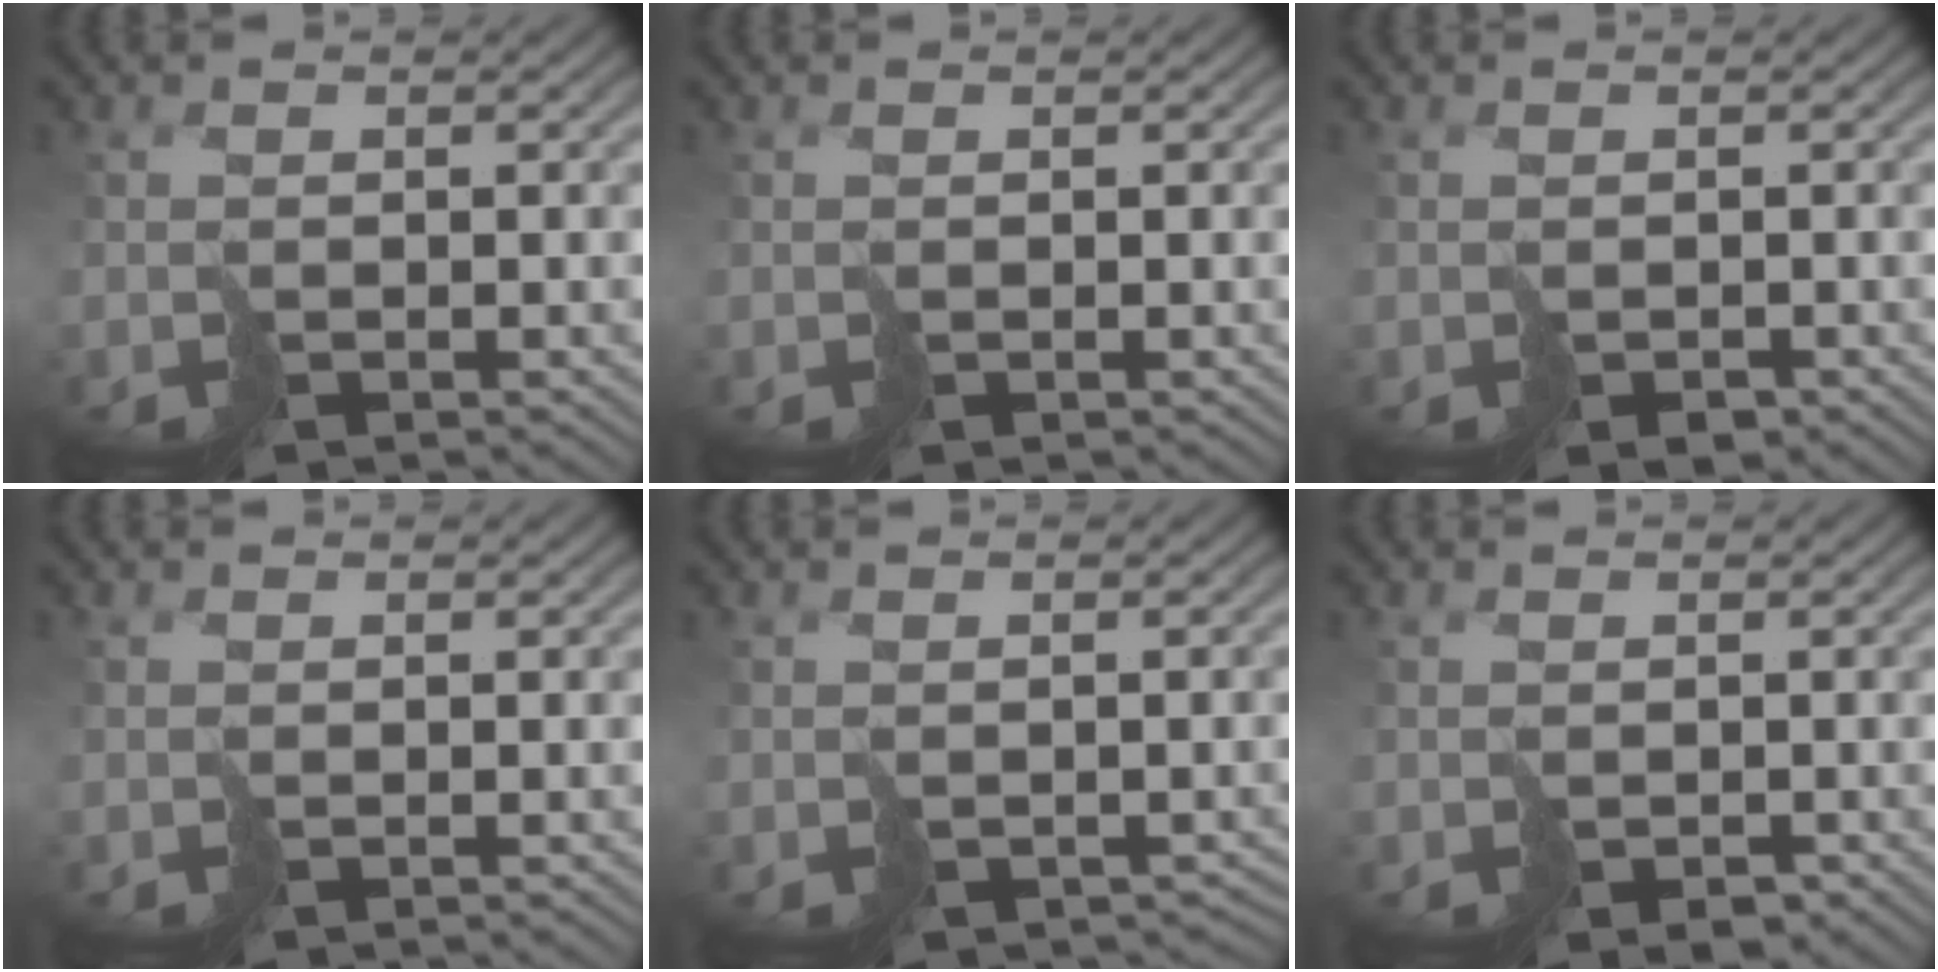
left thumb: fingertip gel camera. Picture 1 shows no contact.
{"total": 0.0}
{"total": 1.2, "force": [-0.7, 0.8, 0.5], "torque": [-0.007, -0.004, -0.007]}
{"total": 0.0}
{"total": 2.7, "force": [-1.2, 1.9, 1.5], "torque": [-0.020, -0.015, -0.008]}
{"total": 1.6, "force": [-0.9, 1.1, 0.7], "torque": [-0.011, -0.005, -0.009]}